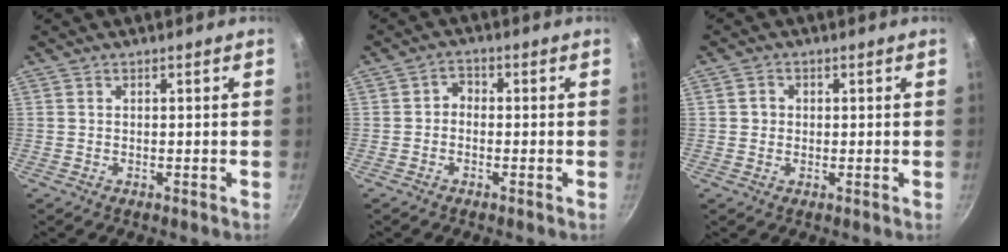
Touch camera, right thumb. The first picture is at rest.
{"total": 2.1, "force": [-0.6, 1.7, 1.1], "torque": [-0.010, 0.011, -0.018]}
{"total": 2.1, "force": [0.1, 2.0, 0.7], "torque": [-0.003, 0.005, -0.001]}